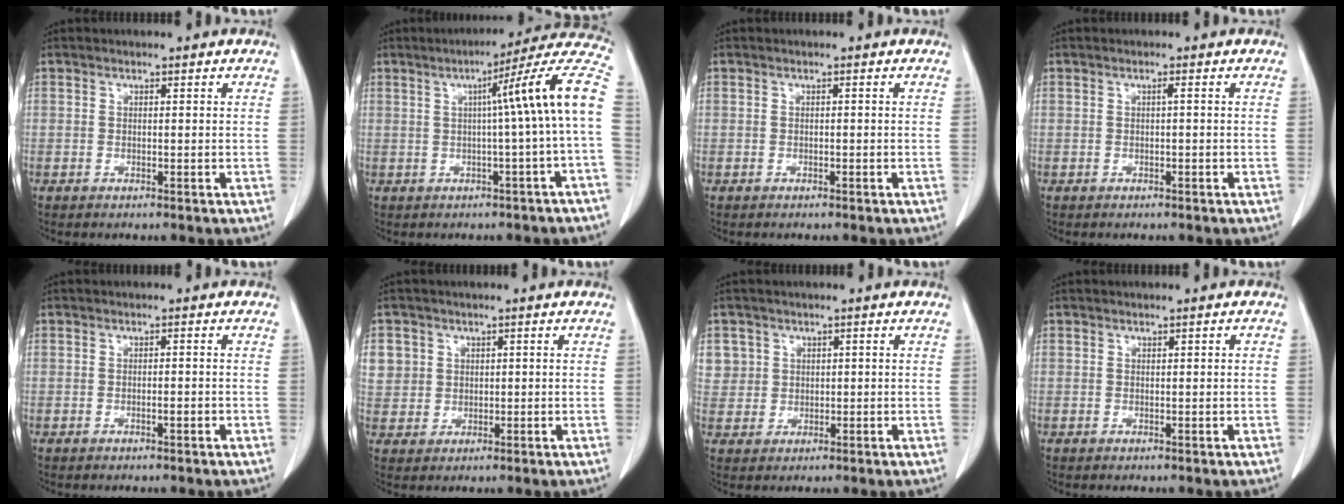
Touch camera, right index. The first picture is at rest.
{"total": 13.5, "force": [0.7, -1.5, 13.4], "torque": [-0.165, 0.030, 0.000]}
{"total": 0.0}
{"total": 0.5, "force": [0.0, -0.1, 0.5], "torque": [-0.007, 0.000, -0.001]}
{"total": 1.1, "force": [-0.5, 0.2, 1.0], "torque": [-0.016, 0.001, -0.009]}
{"total": 5.7, "force": [1.7, 5.4, 0.9], "torque": [-0.016, 0.015, 0.038]}
{"total": 3.5, "force": [1.2, 3.3, -0.1], "torque": [0.022, 0.005, 0.020]}
{"total": 0.7, "force": [0.1, 0.2, 0.7], "torque": [-0.013, 0.006, 0.003]}